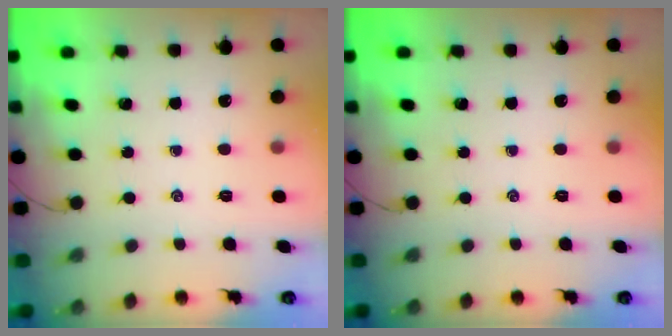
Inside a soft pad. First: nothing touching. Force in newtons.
{"total": 0.0}